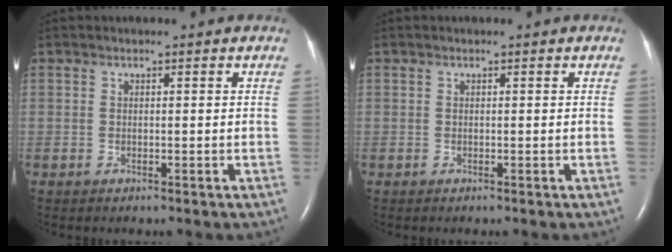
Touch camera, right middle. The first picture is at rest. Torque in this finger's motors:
{"motor_torque": [0.07, -0.08, 0.02, 0.00]}